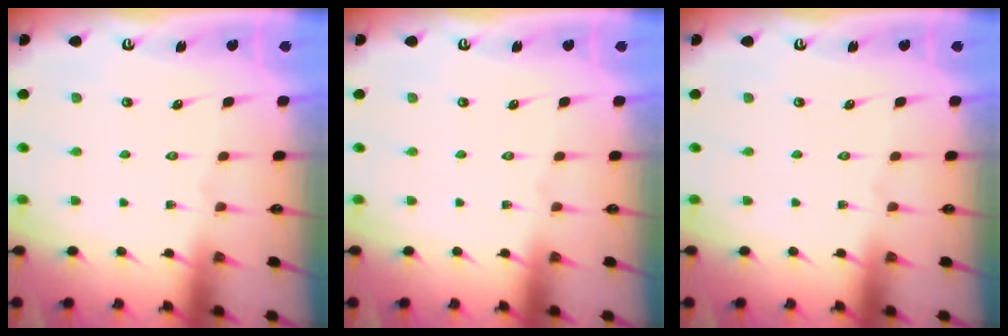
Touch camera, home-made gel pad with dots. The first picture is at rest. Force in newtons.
{"total": 0.0}
{"total": 0.0}